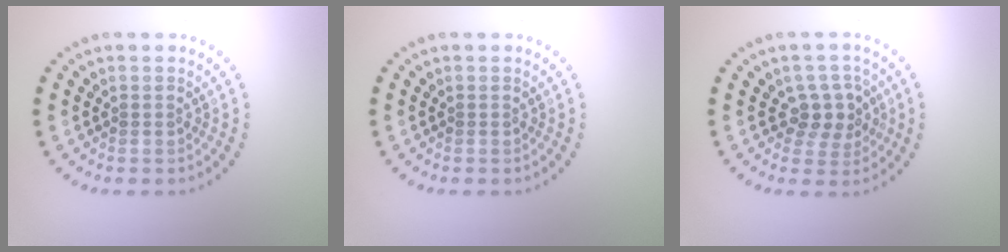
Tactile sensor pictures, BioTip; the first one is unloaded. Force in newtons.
{"total": 0.0}
{"total": 2.8, "press": 2.6, "slide": 1.2}